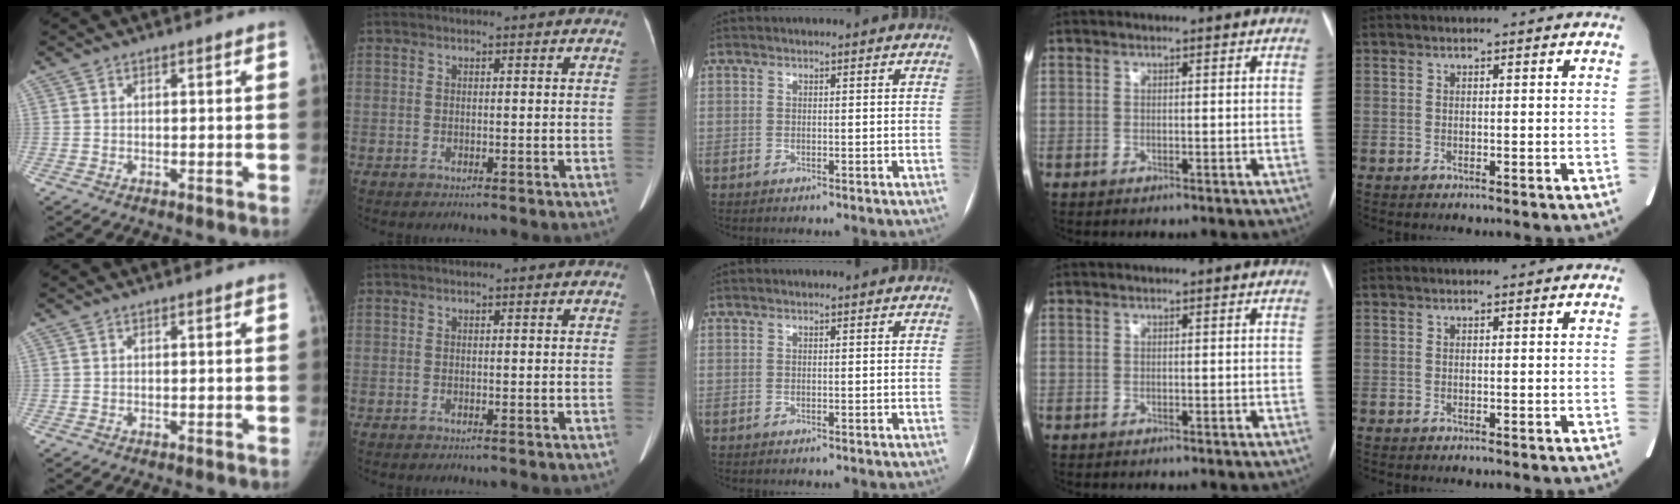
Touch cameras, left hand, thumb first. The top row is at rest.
{}